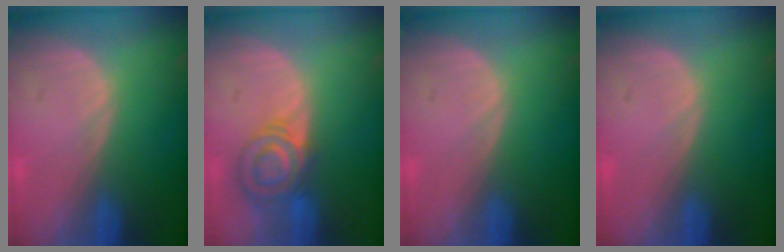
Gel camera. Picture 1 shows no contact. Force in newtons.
{"total": 7.0, "press": 6.4, "slide": 2.8}
{"total": 0.0}
{"total": 0.0}